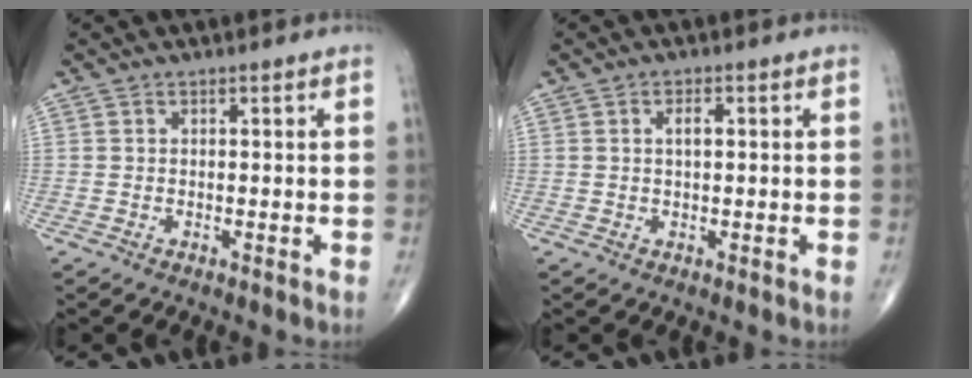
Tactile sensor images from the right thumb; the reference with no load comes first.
{"total": 2.2, "force": [0.5, 1.0, 1.9], "torque": [-0.031, 0.002, 0.008]}